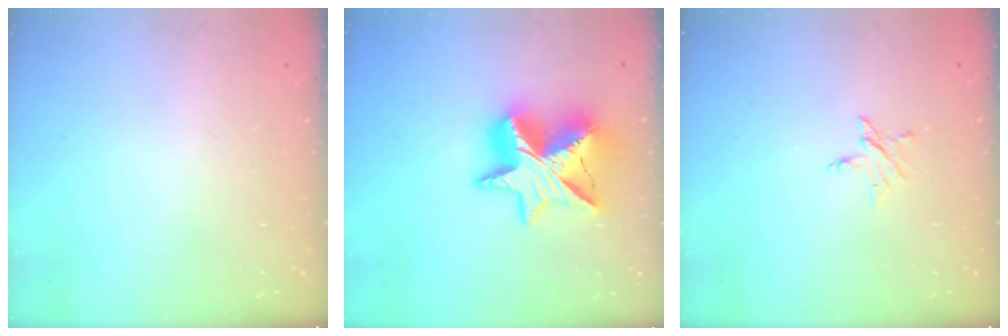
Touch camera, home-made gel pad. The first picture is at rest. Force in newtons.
{"total": 17.1, "press": 17.0, "slide": 1.4}
{"total": 3.6, "press": 3.6, "slide": 0.4}